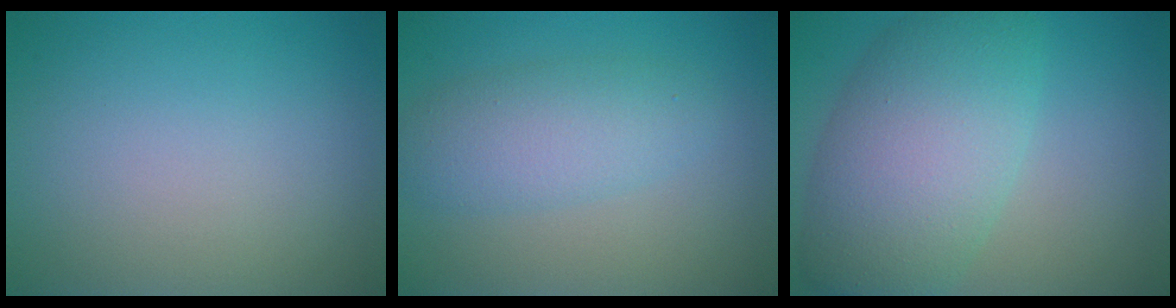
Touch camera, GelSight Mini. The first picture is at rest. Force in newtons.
{"total": 3.9, "press": 3.9, "slide": 0.2}
{"total": 8.5, "press": 8.5, "slide": 0.3}